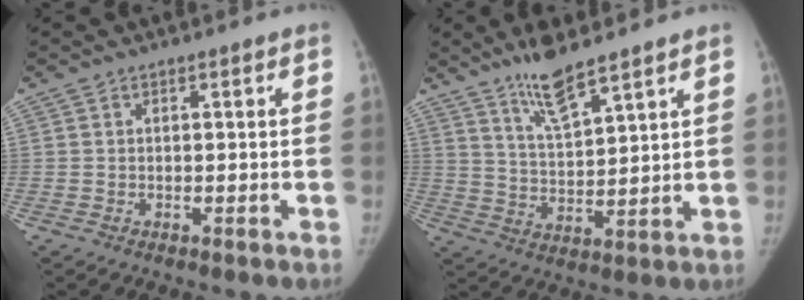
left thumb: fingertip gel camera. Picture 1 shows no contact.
{"total": 7.2, "force": [5.6, 1.2, 4.5], "torque": [-0.075, -0.038, 0.108]}